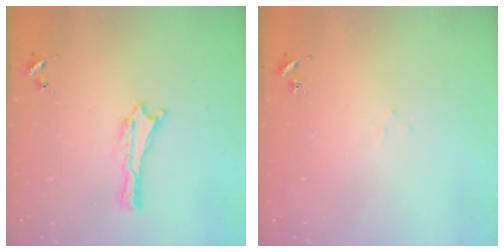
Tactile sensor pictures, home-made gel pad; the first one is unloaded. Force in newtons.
{"total": 1.6, "press": 1.6, "slide": 0.1}